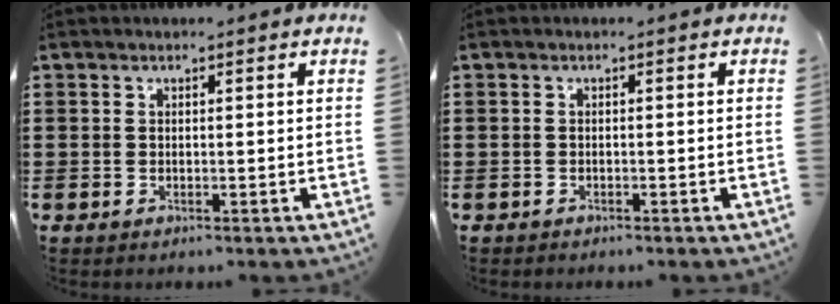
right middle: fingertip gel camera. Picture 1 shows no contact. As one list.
[{"total": 0.7, "force": [-0.6, 0.2, -0.3], "torque": [0.003, 0.001, -0.012]}]